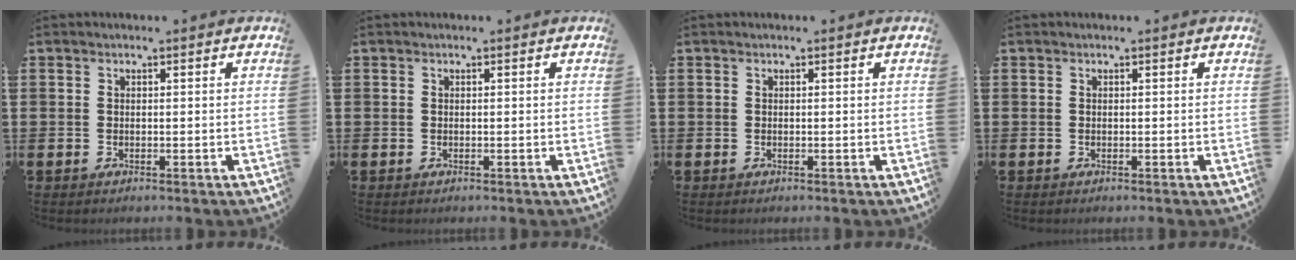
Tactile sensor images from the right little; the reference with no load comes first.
{"total": 0.0}
{"total": 0.0}
{"total": 0.0}